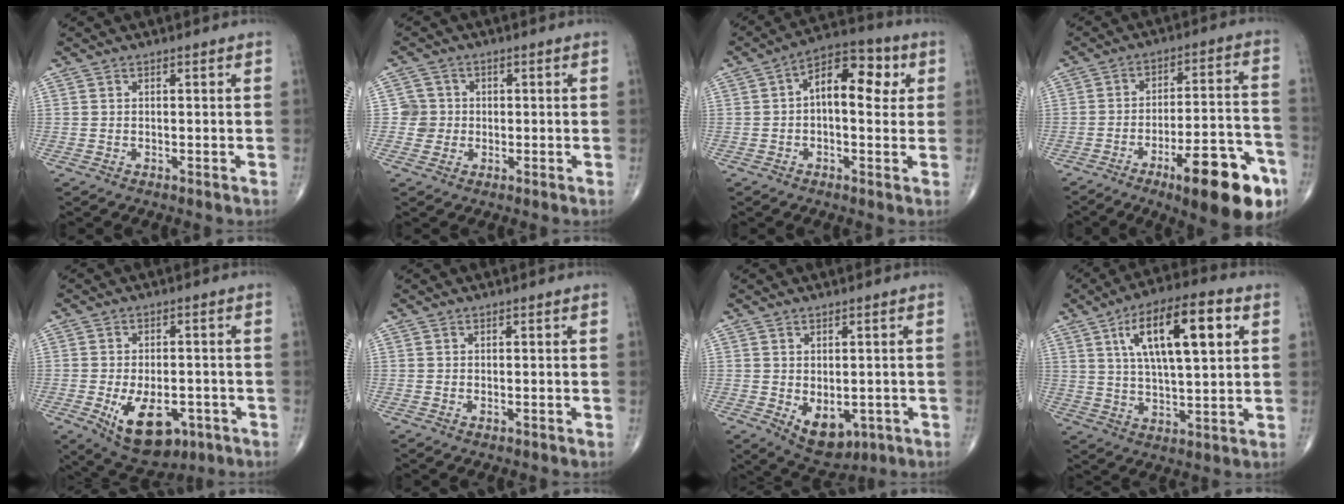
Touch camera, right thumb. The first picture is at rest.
{"total": 3.5, "force": [-0.1, 3.5, 0.0], "torque": [0.028, 0.009, -0.007]}
{"total": 11.3, "force": [2.0, 6.1, 9.3], "torque": [-0.114, 0.027, 0.021]}
{"total": 19.8, "force": [-10.3, 5.8, 15.8], "torque": [-0.170, 0.066, -0.140]}
{"total": 12.2, "force": [-4.7, 6.8, 8.9], "torque": [-0.124, 0.006, -0.057]}
{"total": 0.0}
{"total": 7.7, "force": [-2.0, 4.8, 5.7], "torque": [-0.063, -0.003, -0.010]}
{"total": 16.8, "force": [5.8, 5.7, 14.7], "torque": [-0.236, -0.001, 0.093]}